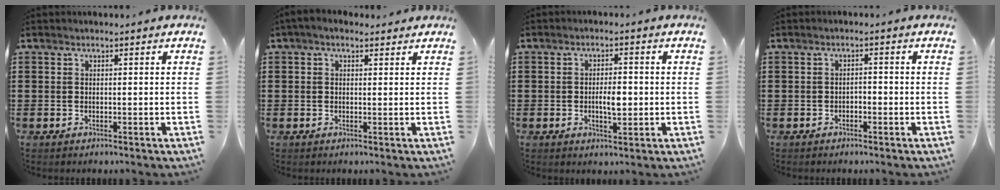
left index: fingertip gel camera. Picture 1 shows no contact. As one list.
[{"total": 1.5, "force": [0.6, 1.0, 0.9], "torque": [-0.020, 0.007, 0.011]}, {"total": 3.7, "force": [-0.4, 1.5, 3.4], "torque": [-0.054, 0.002, -0.010]}, {"total": 1.2, "force": [-1.2, 0.4, 0.3], "torque": [-0.011, 0.002, -0.025]}]